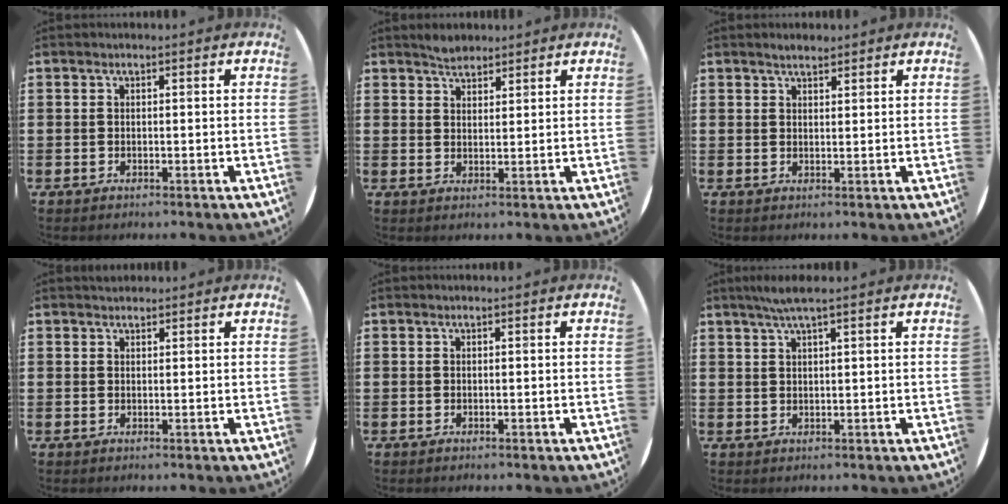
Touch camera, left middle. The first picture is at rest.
{"total": 2.5, "force": [2.3, 0.8, 0.3], "torque": [-0.001, 0.000, 0.042]}
{"total": 1.8, "force": [1.6, 0.4, 0.5], "torque": [-0.011, 0.005, 0.030]}
{"total": 1.0, "force": [0.9, 0.2, -0.1], "torque": [0.001, 0.002, 0.018]}
{"total": 0.0}
{"total": 3.0, "force": [2.2, 0.1, 2.0], "torque": [-0.042, 0.005, 0.038]}